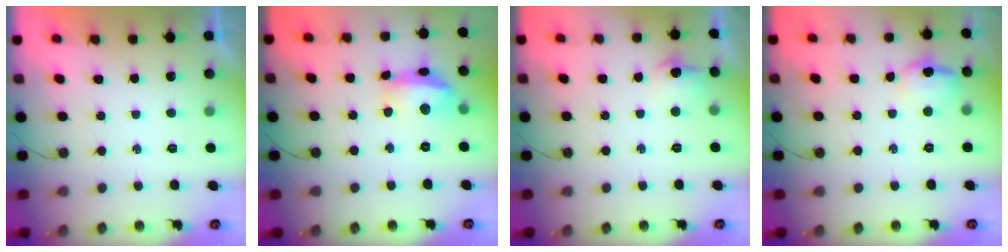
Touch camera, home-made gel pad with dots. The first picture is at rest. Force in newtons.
{"total": 13.4, "press": 13.3, "slide": 1.3}
{"total": 7.5, "press": 7.4, "slide": 0.7}
{"total": 9.8, "press": 9.8, "slide": 1.2}